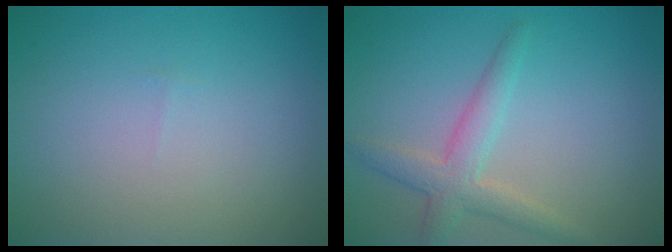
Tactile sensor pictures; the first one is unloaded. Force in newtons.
{"total": 3.0, "press": 3.0, "slide": 0.1}